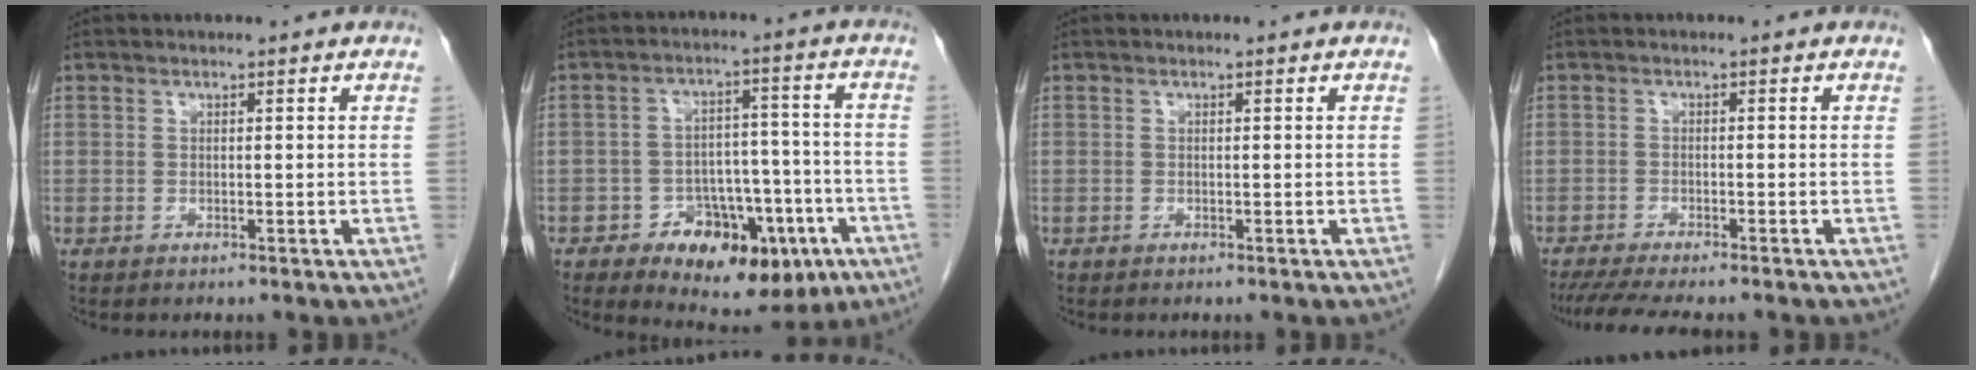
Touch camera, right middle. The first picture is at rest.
{"total": 13.6, "force": [-6.5, 7.3, 9.5], "torque": [-0.121, 0.021, -0.084]}
{"total": 0.0}
{"total": 8.9, "force": [-7.6, 0.9, 4.5], "torque": [-0.066, -0.016, -0.116]}